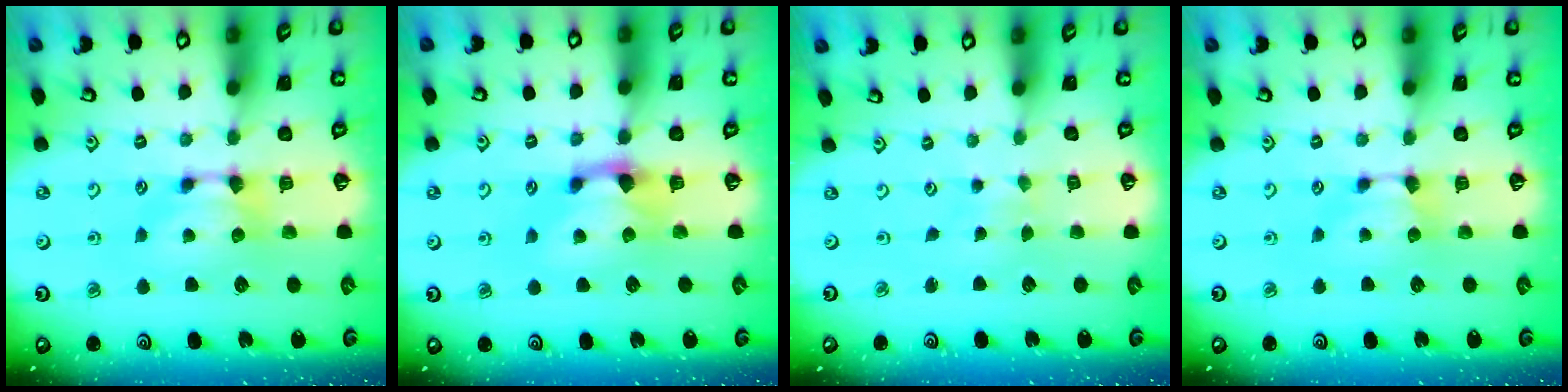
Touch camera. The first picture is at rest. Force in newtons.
{"total": 1.3, "press": 0.5, "slide": 1.2}
{"total": 3.7, "press": 3.7, "slide": 0.2}
{"total": 0.9, "press": 0.8, "slide": 0.3}